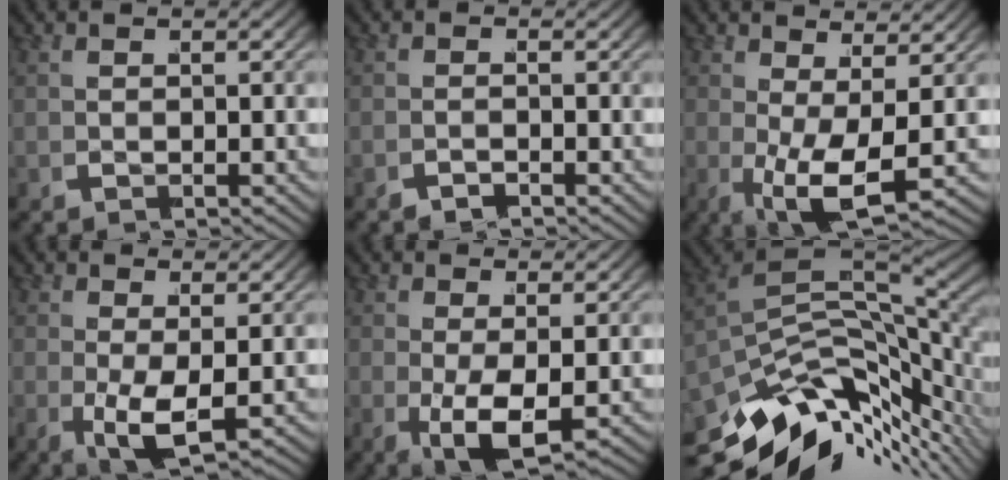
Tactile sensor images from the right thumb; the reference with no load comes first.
{"total": 1.6, "force": [-1.4, 0.0, -0.6], "torque": [0.007, -0.008, -0.031]}
{"total": 5.3, "force": [-0.4, 2.3, 4.7], "torque": [-0.089, -0.024, -0.005]}
{"total": 3.8, "force": [-0.6, 2.0, 3.2], "torque": [-0.063, -0.028, -0.006]}
{"total": 4.3, "force": [-1.1, 2.2, 3.5], "torque": [-0.065, -0.029, -0.013]}
{"total": 13.5, "force": [-5.5, 7.8, 9.5], "torque": [-0.154, -0.031, -0.074]}